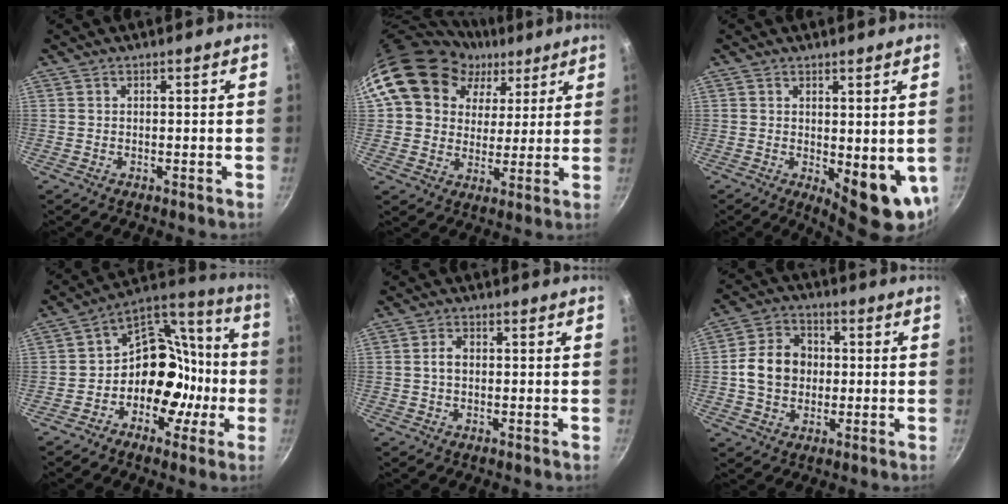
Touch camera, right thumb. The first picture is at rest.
{"total": 16.9, "force": [8.2, 13.0, 7.0], "torque": [-0.096, -0.010, 0.141]}
{"total": 8.9, "force": [0.2, 3.8, 8.0], "torque": [-0.088, -0.010, 0.015]}
{"total": 16.1, "force": [-4.1, 12.9, 8.7], "torque": [-0.067, 0.077, -0.071]}
{"total": 2.3, "force": [0.0, 1.6, 1.7], "torque": [-0.026, 0.007, -0.001]}
{"total": 10.4, "force": [0.1, 8.6, 5.9], "torque": [-0.080, 0.017, -0.009]}